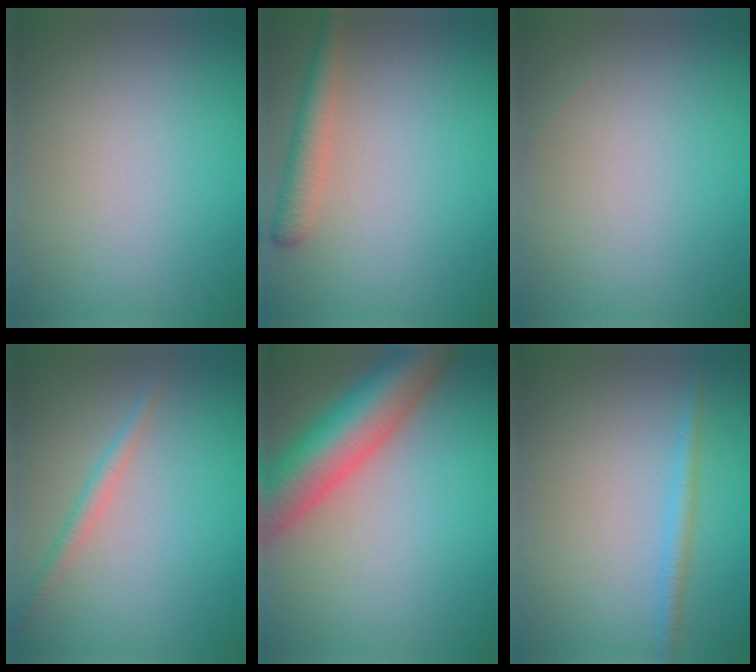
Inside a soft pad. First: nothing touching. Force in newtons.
{"total": 2.9, "press": 2.9, "slide": 0.2}
{"total": 0.0}
{"total": 1.5, "press": 1.5, "slide": 0.1}
{"total": 10.1, "press": 10.1, "slide": 0.4}
{"total": 1.5, "press": 1.5, "slide": 0.1}